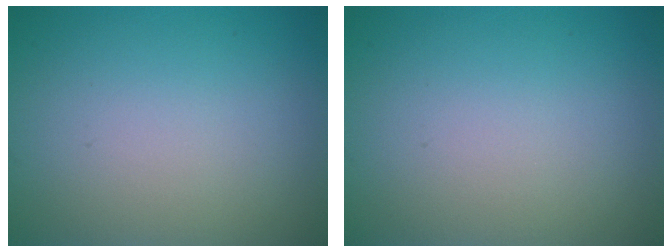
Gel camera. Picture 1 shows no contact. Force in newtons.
{"total": 0.0}